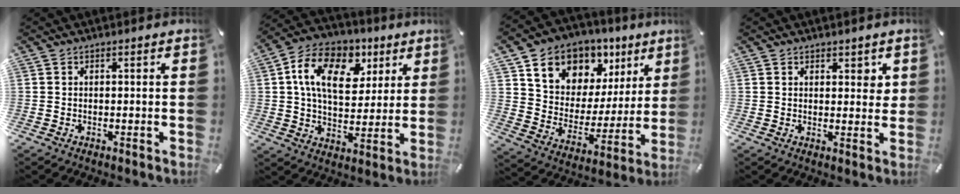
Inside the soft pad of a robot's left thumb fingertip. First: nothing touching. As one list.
[{"total": 16.0, "force": [6.0, 10.9, 10.1], "torque": [-0.167, -0.006, 0.111]}, {"total": 11.3, "force": [7.8, 8.0, 1.2], "torque": [-0.029, -0.077, 0.144]}, {"total": 2.8, "force": [1.7, 1.9, 1.2], "torque": [0.005, -0.008, 0.023]}]